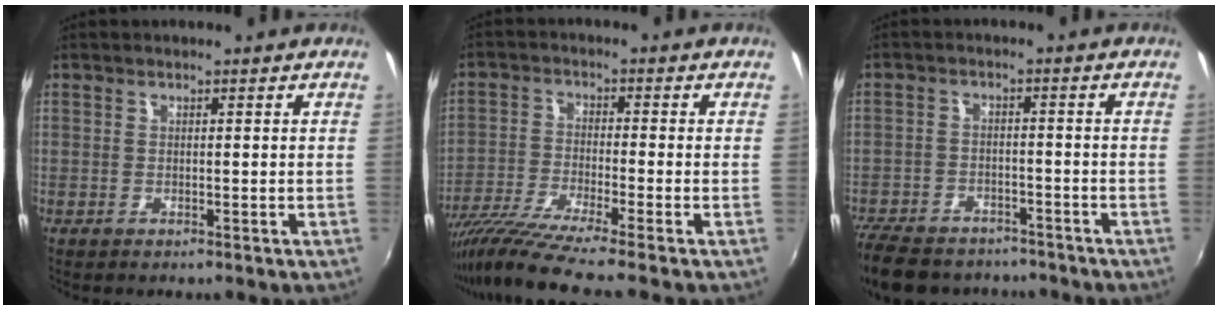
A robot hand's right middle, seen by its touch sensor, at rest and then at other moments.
{"total": 10.5, "force": [-8.7, -1.2, 5.8], "torque": [-0.120, -0.035, -0.160]}
{"total": 16.6, "force": [-13.4, 7.6, 6.4], "torque": [-0.170, -0.005, -0.204]}